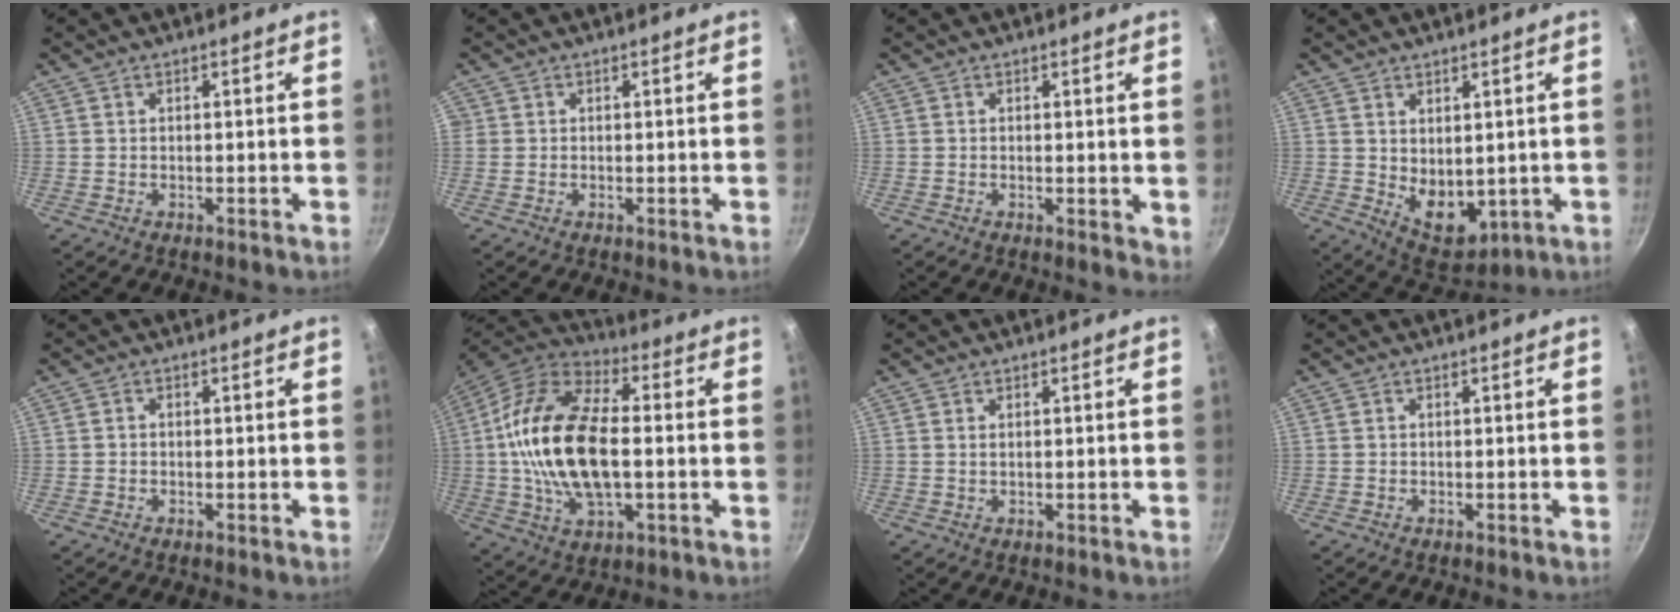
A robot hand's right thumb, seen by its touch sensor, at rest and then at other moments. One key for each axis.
{"total": 0.7, "fx": 0.0, "fy": 0.7, "fz": 0.0, "tx": 0.007, "ty": 0.002, "tz": -0.002}
{"total": 2.2, "fx": 0.3, "fy": 1.1, "fz": 1.9, "tx": -0.022, "ty": -0.005, "tz": 0.003}
{"total": 8.4, "fx": 0.8, "fy": 5.5, "fz": 6.2, "tx": -0.068, "ty": -0.024, "tz": 0.036}
{"total": 0.7, "fx": -0.3, "fy": 0.5, "fz": 0.3, "tx": -0.005, "ty": 0.003, "tz": -0.006}
{"total": 21.5, "fx": -0.3, "fy": 11.1, "fz": 18.4, "tx": -0.347, "ty": 0.030, "tz": -0.016}
{"total": 0.6, "fx": 0.2, "fy": 0.3, "fz": 0.5, "tx": -0.009, "ty": 0.001, "tz": 0.004}
{"total": 0.0}